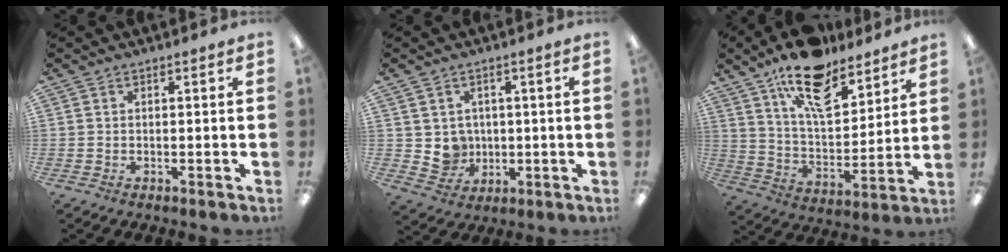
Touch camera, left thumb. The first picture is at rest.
{"total": 5.5, "force": [1.4, 5.3, 0.7], "torque": [-0.015, -0.007, 0.035]}
{"total": 17.5, "force": [12.8, 7.4, 9.5], "torque": [-0.156, -0.070, 0.220]}